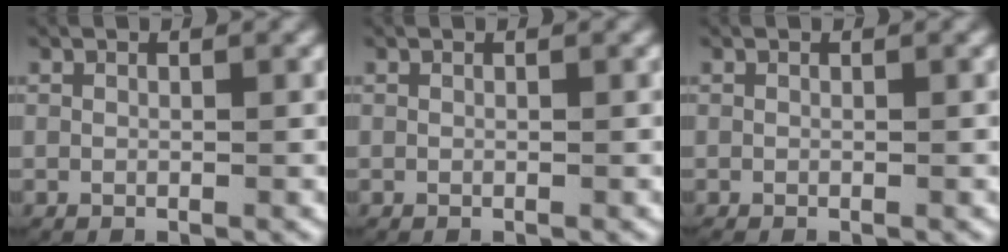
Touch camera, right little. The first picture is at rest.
{"total": 0.0}
{"total": 0.0}